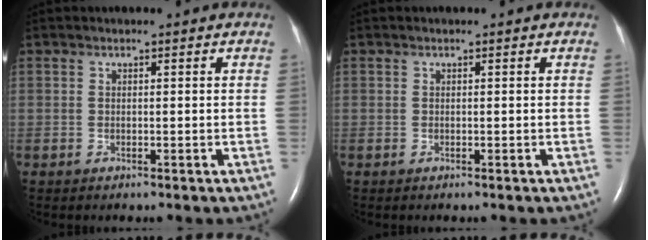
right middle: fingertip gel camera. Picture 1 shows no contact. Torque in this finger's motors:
{"motor_torque": [-0.05, 0.12, 0.00, 0.00]}